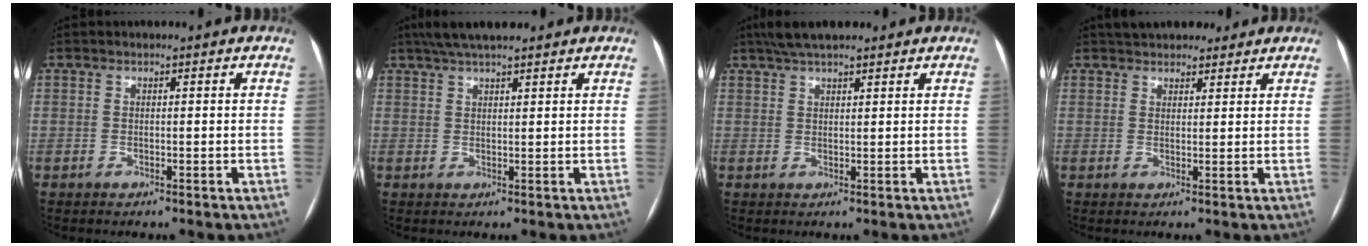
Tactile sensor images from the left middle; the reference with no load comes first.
{"total": 7.3, "force": [5.9, 1.1, 4.2], "torque": [-0.066, 0.035, 0.097]}
{"total": 7.0, "force": [5.5, 1.6, 3.9], "torque": [-0.063, 0.034, 0.093]}
{"total": 8.1, "force": [7.0, 3.2, 2.7], "torque": [-0.026, 0.025, 0.101]}